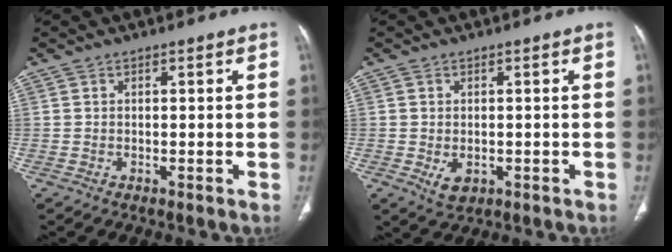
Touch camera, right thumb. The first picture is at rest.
{"total": 3.3, "force": [-0.8, 2.3, 2.2], "torque": [-0.032, 0.000, -0.002]}